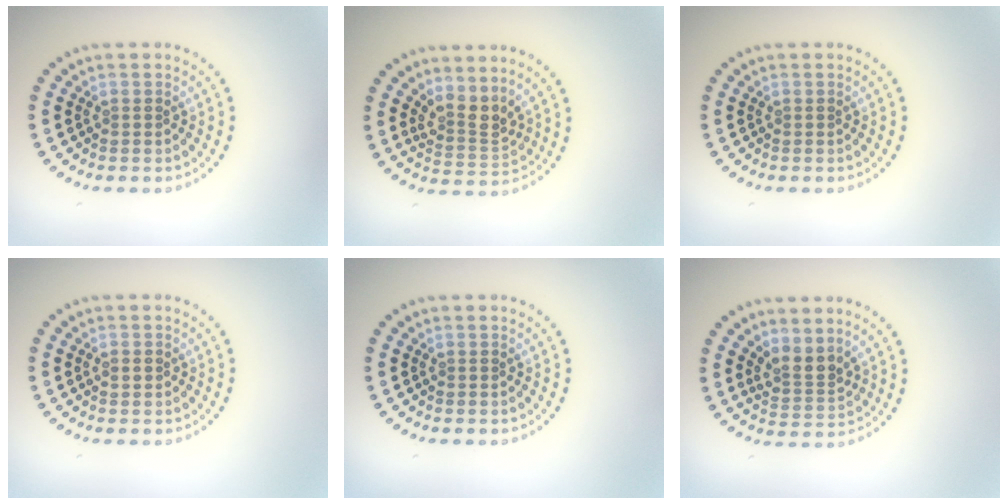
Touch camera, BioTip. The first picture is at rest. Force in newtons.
{"total": 2.8, "press": 2.0, "slide": 1.9}
{"total": 0.0}
{"total": 1.0, "press": 1.0, "slide": 0.1}
{"total": 0.0}
{"total": 2.5, "press": 1.8, "slide": 1.8}